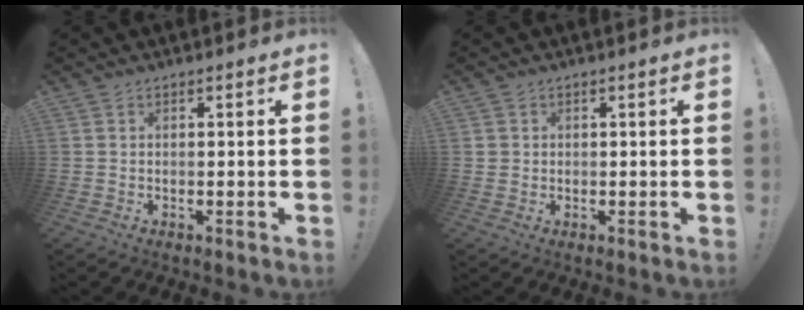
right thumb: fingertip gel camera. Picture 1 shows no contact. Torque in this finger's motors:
{"motor_torque": [-0.15, -0.06, -0.11, 0.13, 0.00]}